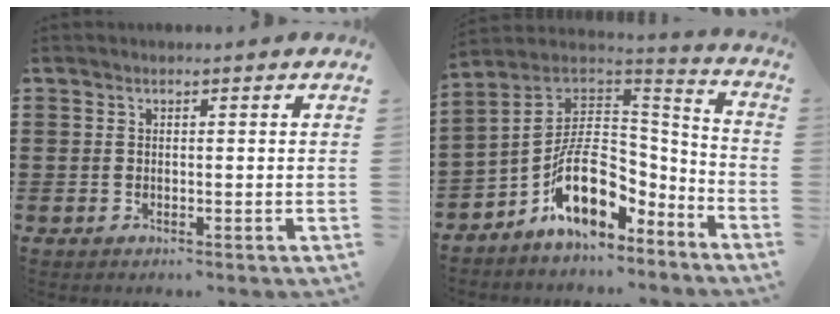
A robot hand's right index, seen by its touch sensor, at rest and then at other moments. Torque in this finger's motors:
{"motor_torque": [1.71, 0.43, 1.05, 0.21]}